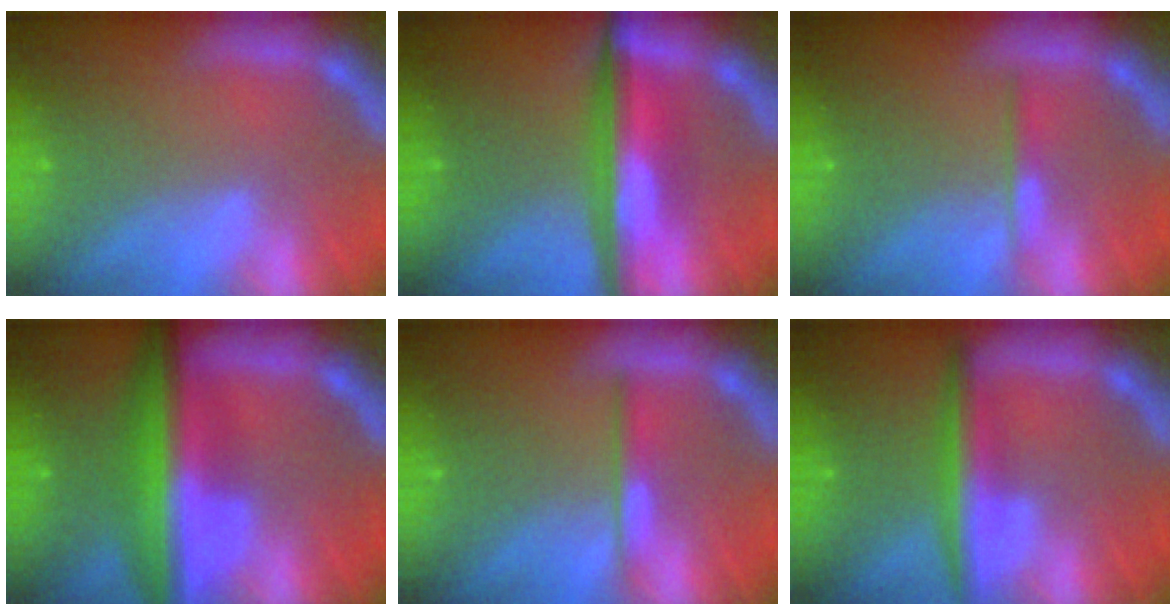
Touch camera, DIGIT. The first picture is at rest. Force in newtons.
{"total": 7.1}
{"total": 1.4}
{"total": 9.5}
{"total": 2.0}
{"total": 4.5}